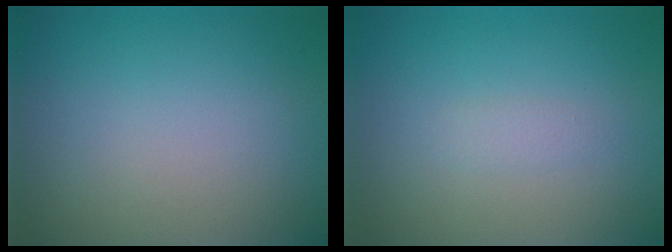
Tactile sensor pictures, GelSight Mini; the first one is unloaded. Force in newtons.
{"total": 0.9, "press": 0.9, "slide": 0.0}